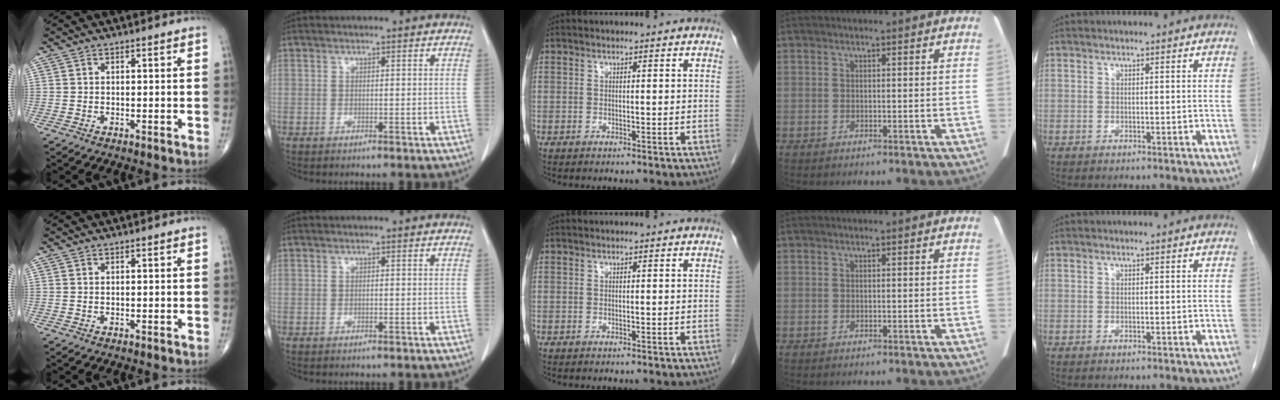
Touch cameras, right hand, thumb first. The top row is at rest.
{}